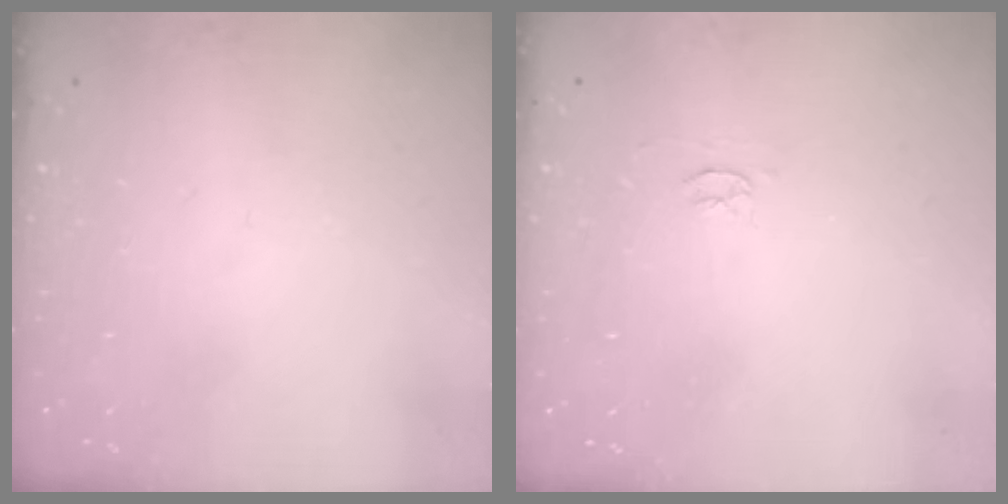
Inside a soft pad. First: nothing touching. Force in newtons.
{"total": 2.6, "press": 2.6, "slide": 0.3}